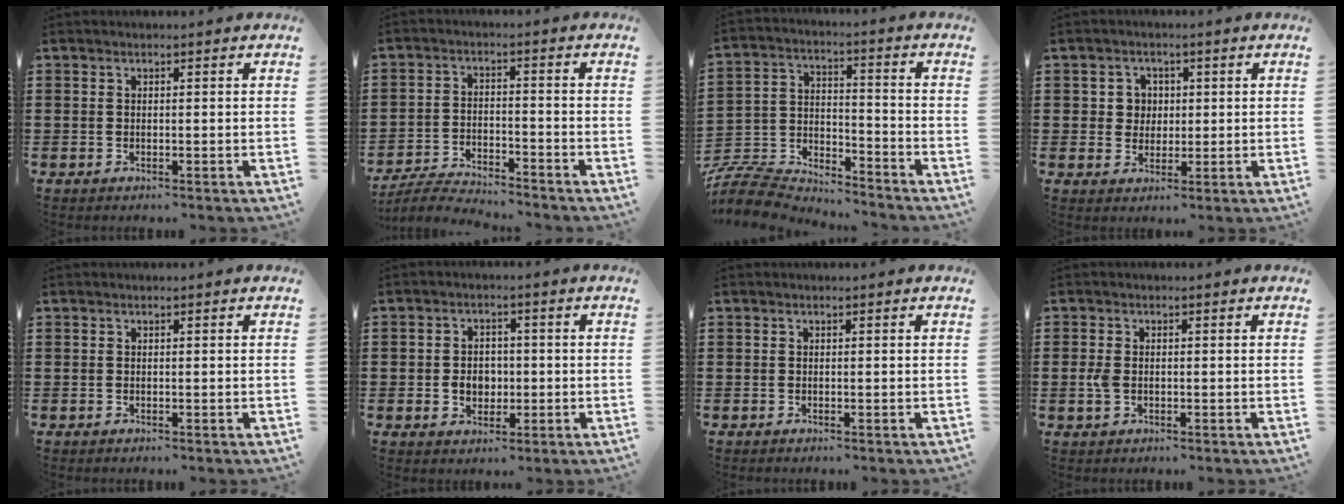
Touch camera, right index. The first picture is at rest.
{"total": 4.7, "force": [-4.6, 0.3, 0.9], "torque": [-0.024, -0.002, -0.095]}
{"total": 8.6, "force": [-8.2, 1.9, 1.5], "torque": [-0.045, 0.008, -0.167]}
{"total": 3.5, "force": [0.6, 3.3, 1.0], "torque": [-0.034, 0.011, 0.007]}
{"total": 0.0}
{"total": 3.8, "force": [-0.4, 3.1, 2.0], "torque": [-0.040, 0.006, -0.013]}
{"total": 0.0}
{"total": 2.4, "force": [-0.3, 1.5, 1.8], "torque": [-0.052, -0.001, -0.012]}